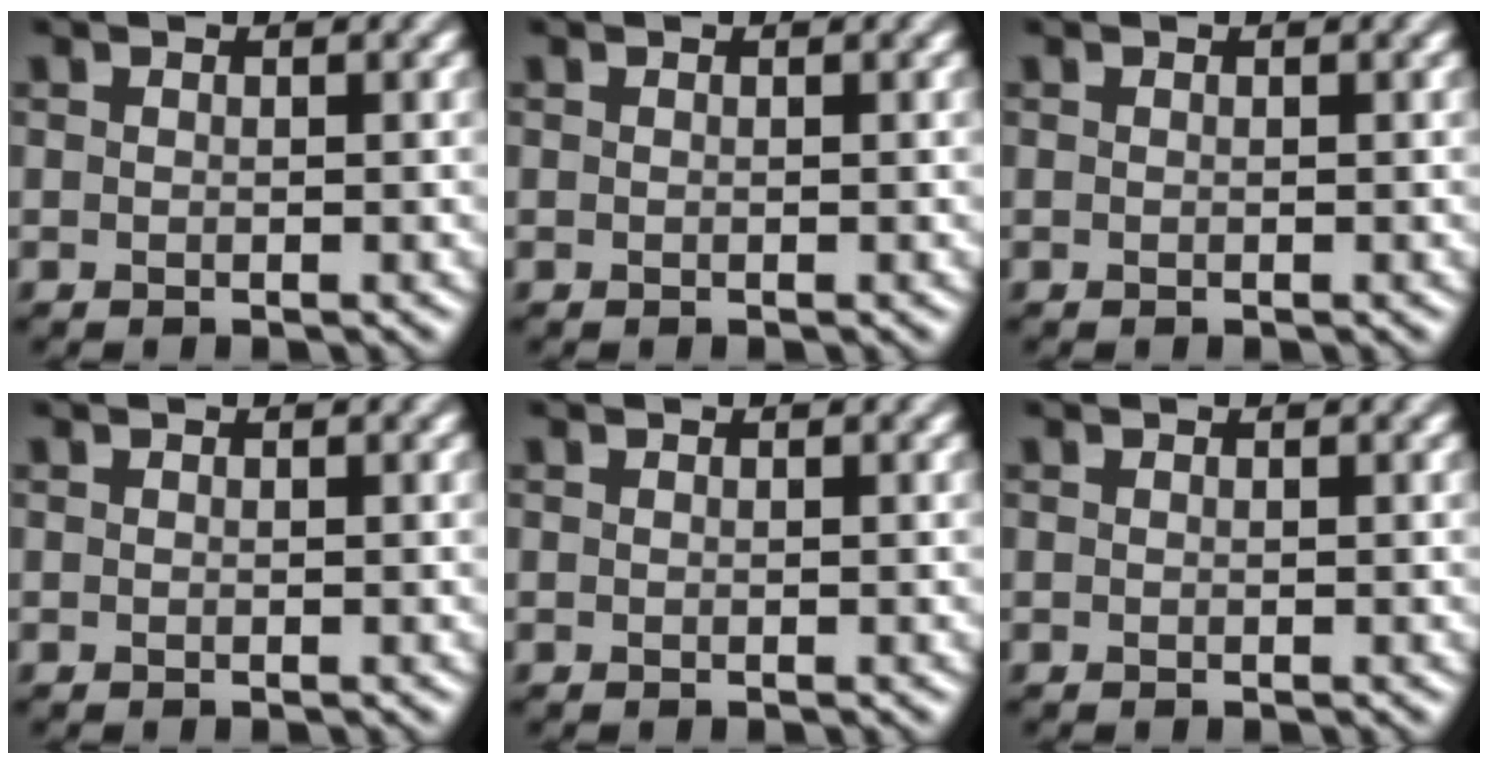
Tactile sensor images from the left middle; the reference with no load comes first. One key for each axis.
{"total": 0.0}
{"total": 0.0}
{"total": 0.0}
{"total": 0.0}
{"total": 0.0}